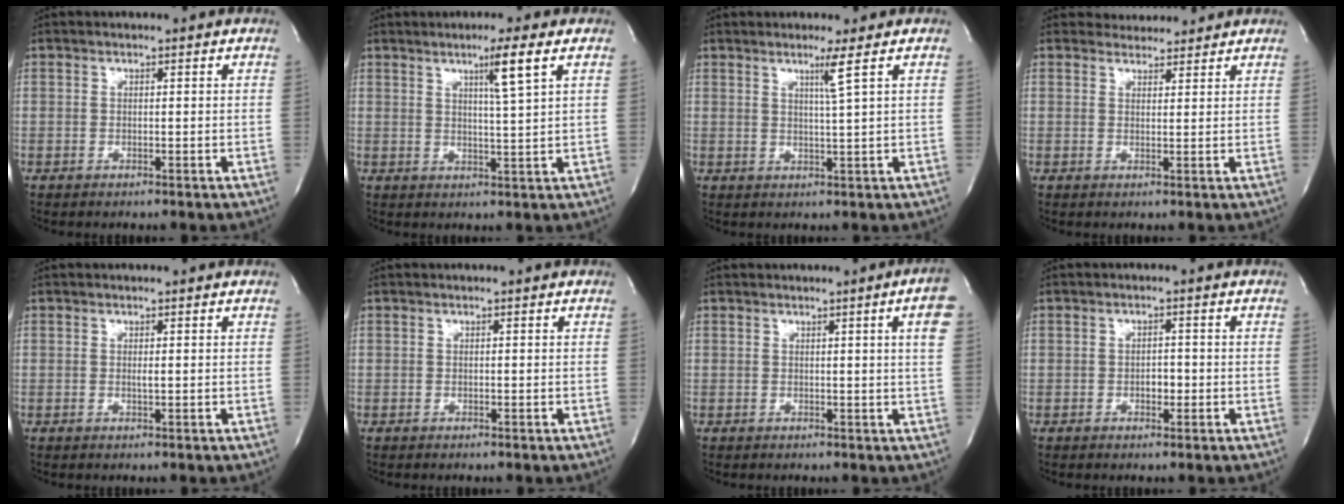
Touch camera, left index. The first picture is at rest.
{"total": 5.2, "force": [2.5, -1.1, 4.4], "torque": [-0.072, -0.011, 0.044]}
{"total": 2.9, "force": [1.4, -1.4, 2.1], "torque": [-0.042, -0.014, 0.031]}
{"total": 3.9, "force": [3.8, 1.1, 0.0], "torque": [0.000, 0.012, 0.052]}
{"total": 0.6, "force": [0.1, 0.0, 0.6], "torque": [-0.017, -0.001, 0.002]}
{"total": 0.0}
{"total": 4.4, "force": [1.6, -0.8, 4.0], "torque": [-0.049, -0.008, 0.012]}
{"total": 1.8, "force": [-0.6, 1.0, 1.3], "torque": [-0.018, 0.004, -0.007]}